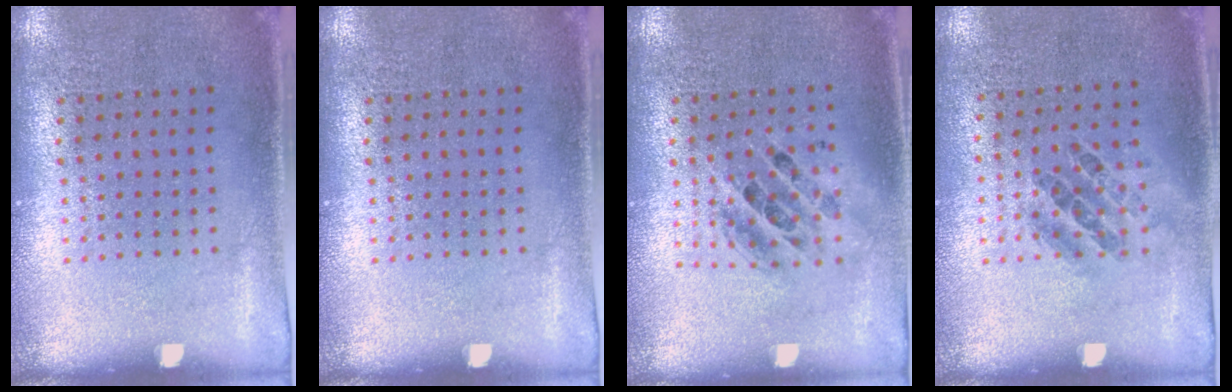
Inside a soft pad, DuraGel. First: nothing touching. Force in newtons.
{"total": 0.0}
{"total": 1.5, "press": 1.2, "slide": 0.8}
{"total": 0.9, "press": 0.6, "slide": 0.6}